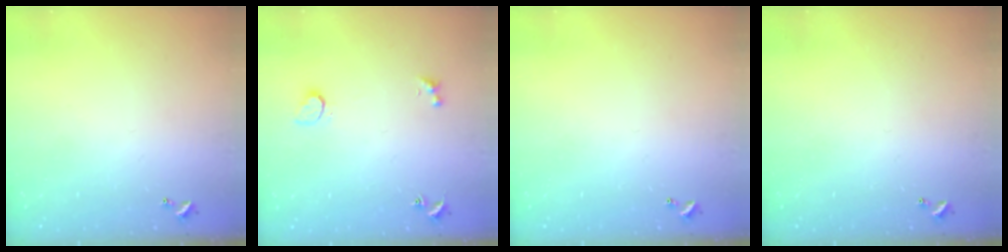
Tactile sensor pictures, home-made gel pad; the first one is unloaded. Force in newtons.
{"total": 1.5, "press": 1.4, "slide": 0.6}
{"total": 0.0}
{"total": 0.0}